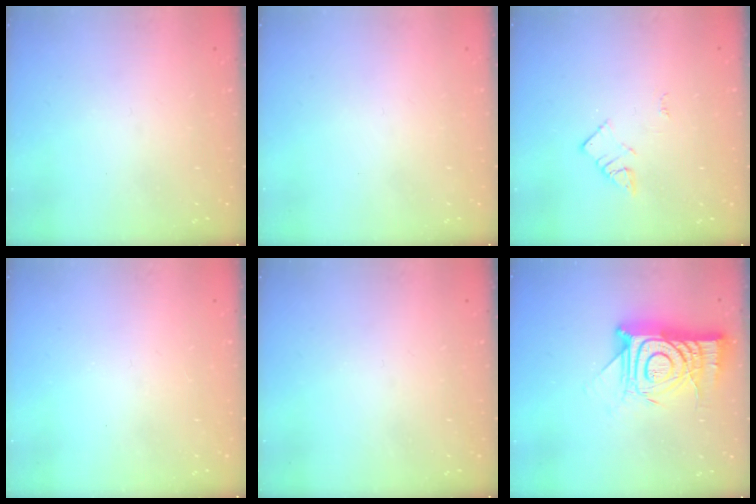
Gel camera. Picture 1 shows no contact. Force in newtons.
{"total": 1.7, "press": 1.7, "slide": 0.1}
{"total": 3.4, "press": 3.4, "slide": 0.2}
{"total": 3.6, "press": 3.6, "slide": 0.3}
{"total": 0.0}
{"total": 16.5, "press": 16.5, "slide": 1.4}